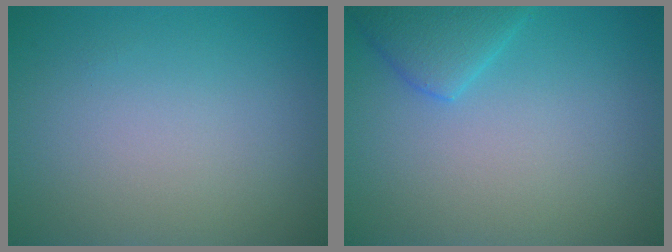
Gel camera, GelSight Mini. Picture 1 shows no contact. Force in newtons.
{"total": 2.8, "press": 2.8, "slide": 0.3}